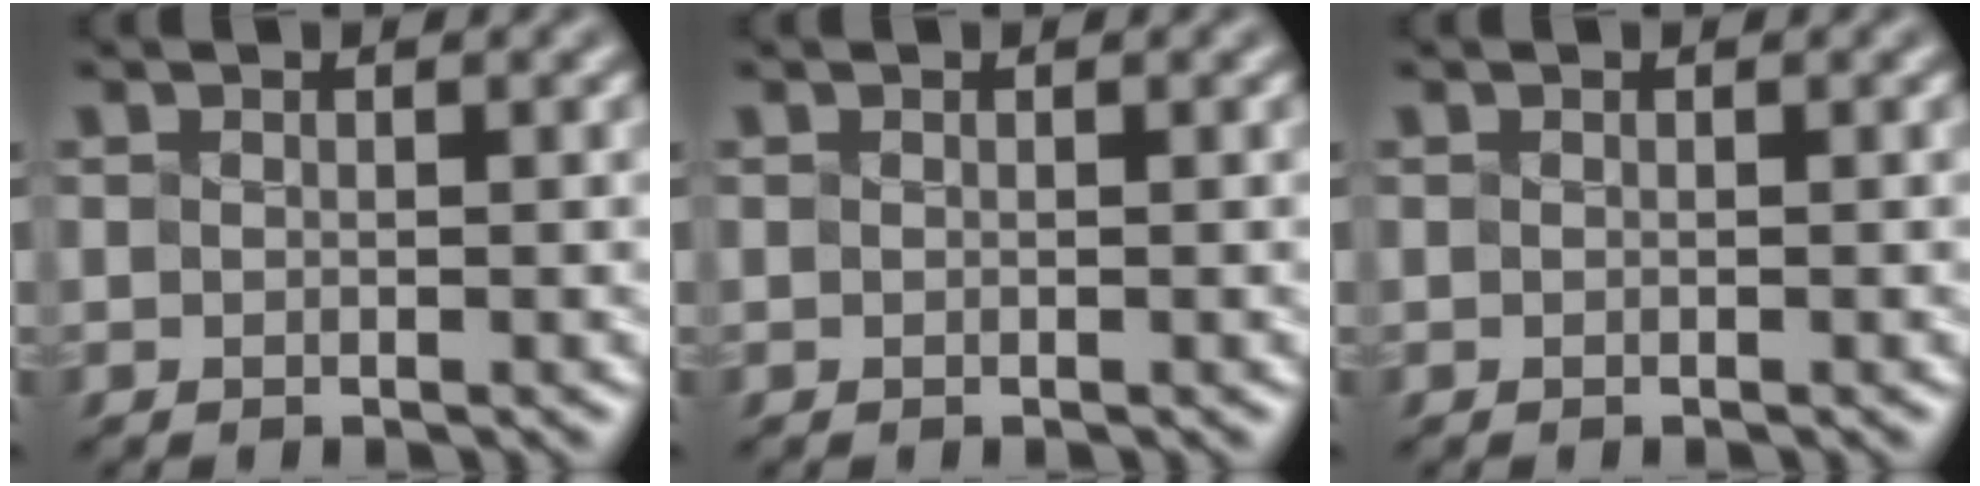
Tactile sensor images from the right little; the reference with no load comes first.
{"total": 0.0}
{"total": 0.0}